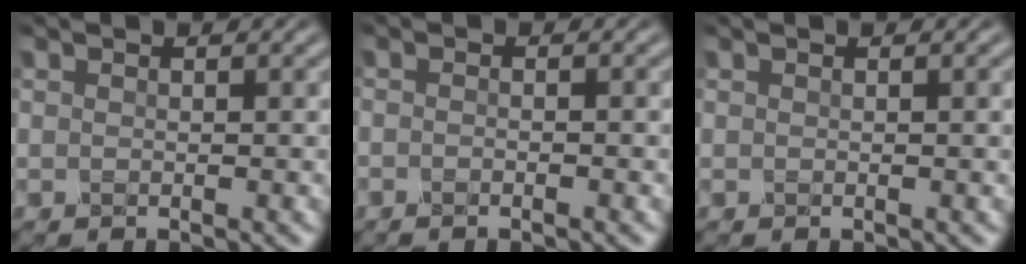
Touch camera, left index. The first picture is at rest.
{"total": 0.8, "force": [-0.6, 0.1, 0.5], "torque": [-0.005, -0.013, -0.020]}
{"total": 1.1, "force": [0.4, 0.3, 1.0], "torque": [-0.013, 0.000, 0.009]}